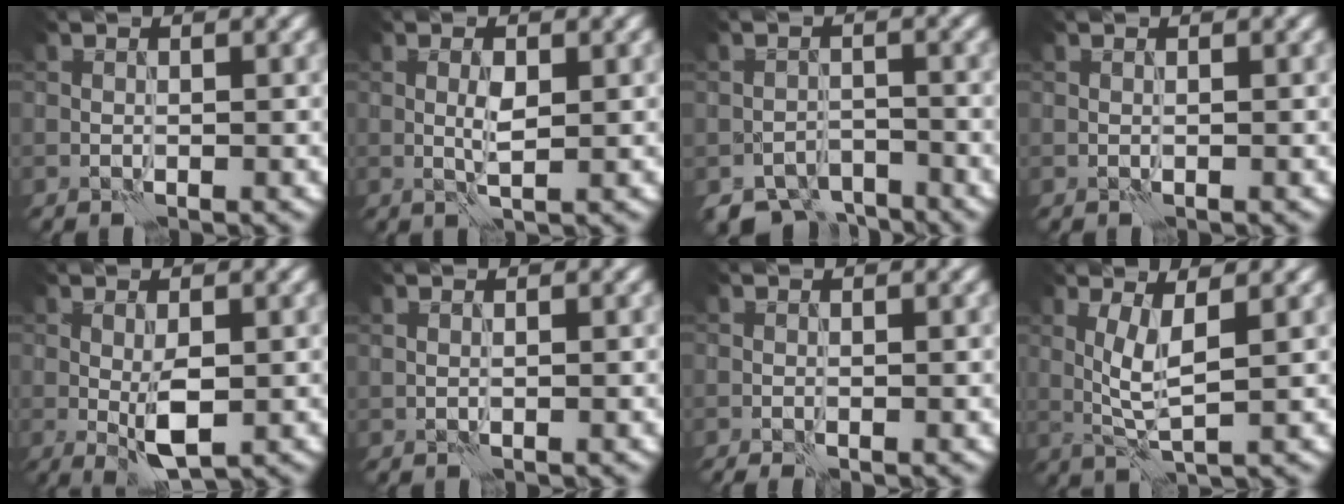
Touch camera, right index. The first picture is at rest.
{"total": 1.8, "force": [0.2, 0.4, 1.7], "torque": [-0.036, 0.002, 0.004]}
{"total": 4.6, "force": [-4.0, 1.9, 1.2], "torque": [-0.008, -0.008, -0.070]}
{"total": 0.0}
{"total": 3.3, "force": [-0.3, 1.1, 3.1], "torque": [-0.060, -0.005, -0.003]}
{"total": 0.0}
{"total": 0.9, "force": [-0.5, 0.1, 0.7], "torque": [-0.011, -0.003, -0.008]}
{"total": 3.1, "force": [0.4, 0.5, 3.1], "torque": [-0.064, -0.006, 0.013]}